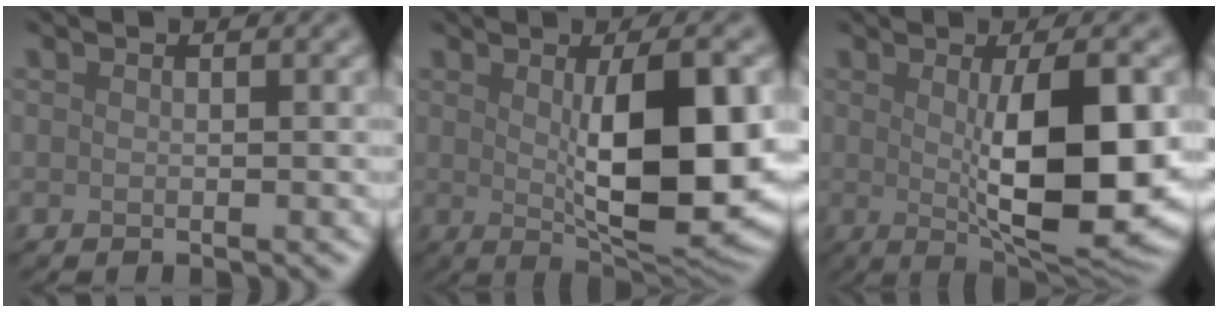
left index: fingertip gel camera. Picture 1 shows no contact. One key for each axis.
{"total": 10.4, "fx": -0.1, "fy": 2.8, "fz": 10.0, "tx": -0.151, "ty": -0.010, "tz": 0.010}
{"total": 10.2, "fx": -0.6, "fy": 2.6, "fz": 9.9, "tx": -0.149, "ty": -0.012, "tz": 0.002}